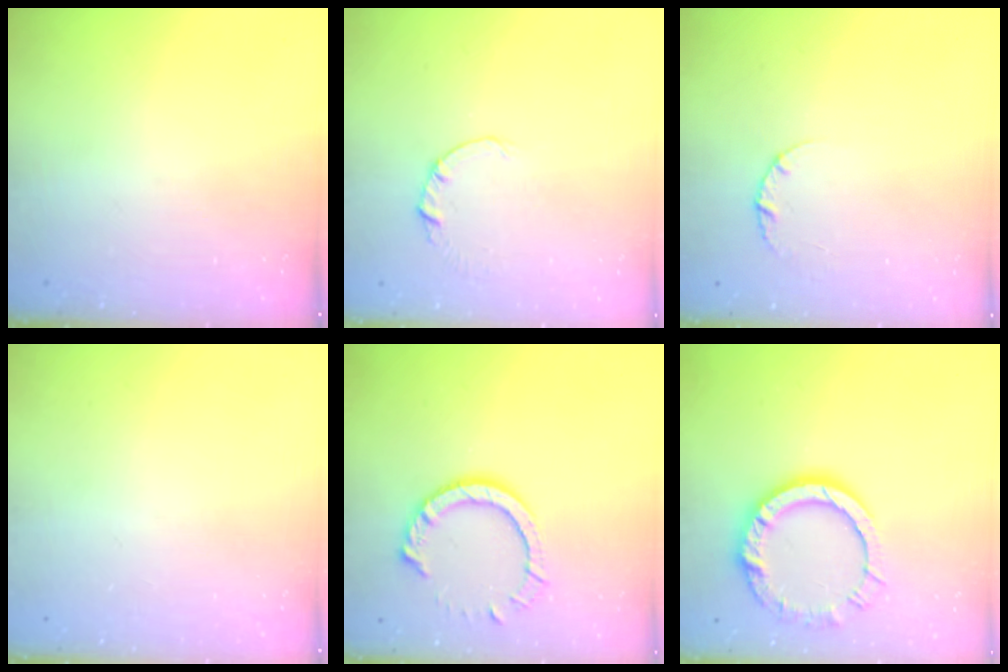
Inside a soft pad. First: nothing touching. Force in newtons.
{"total": 0.5, "press": 0.5, "slide": 0.1}
{"total": 2.5, "press": 2.5, "slide": 0.3}
{"total": 0.0}
{"total": 9.5, "press": 9.5, "slide": 1.1}
{"total": 11.5, "press": 11.5, "slide": 1.0}